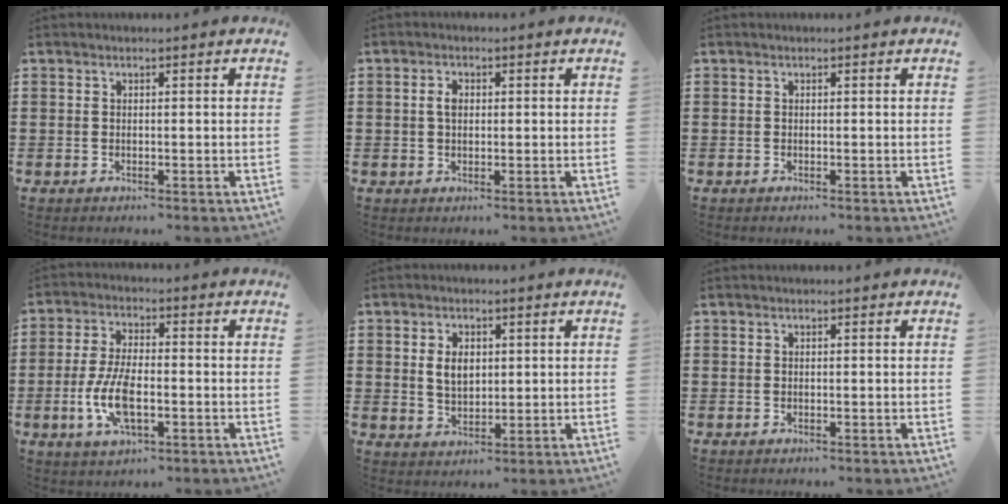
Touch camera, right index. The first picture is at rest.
{"total": 2.2, "force": [0.4, 1.3, 1.7], "torque": [-0.037, 0.007, 0.006]}
{"total": 0.0}
{"total": 7.7, "force": [-2.1, 3.2, 6.7], "torque": [-0.152, -0.008, -0.042]}
{"total": 4.2, "force": [0.7, 2.7, 3.1], "torque": [-0.059, 0.009, 0.010]}
{"total": 0.0}